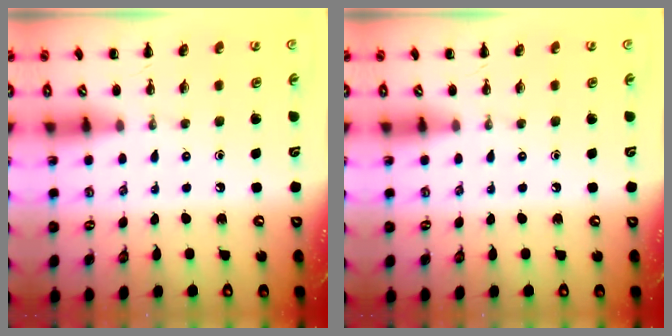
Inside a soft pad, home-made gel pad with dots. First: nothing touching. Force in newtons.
{"total": 0.0}